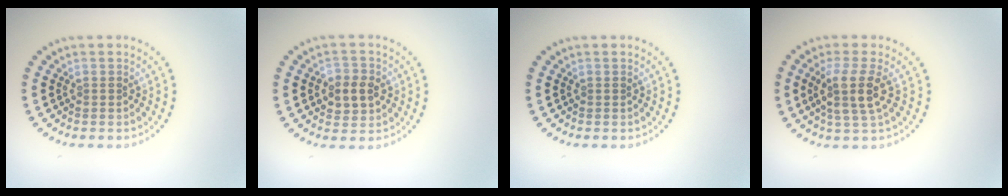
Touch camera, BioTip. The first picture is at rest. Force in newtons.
{"total": 2.8, "press": 2.8, "slide": 0.4}
{"total": 0.0}
{"total": 3.3, "press": 2.7, "slide": 1.9}